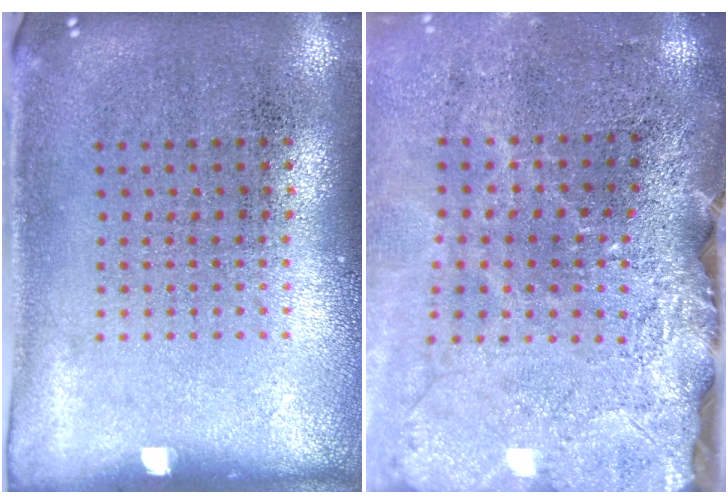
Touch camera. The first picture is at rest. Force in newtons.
{"total": 3.9, "press": 3.2, "slide": 2.3}